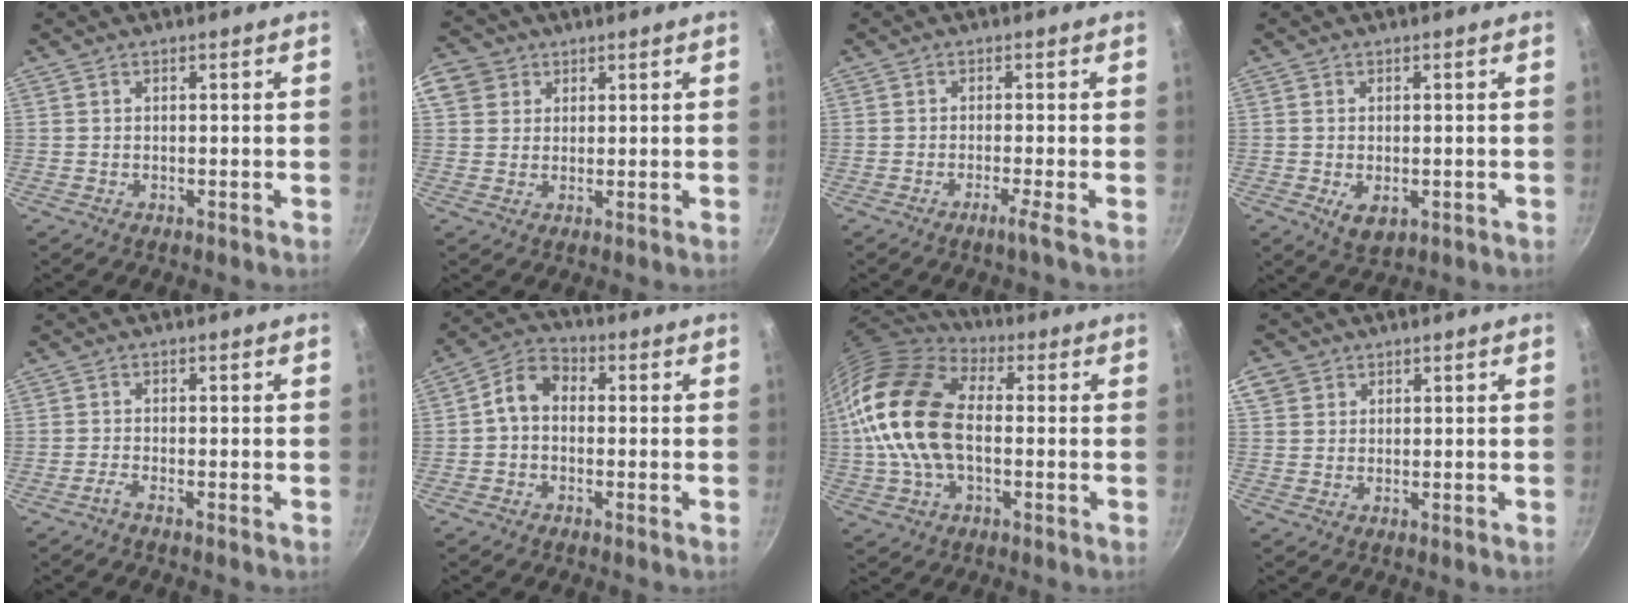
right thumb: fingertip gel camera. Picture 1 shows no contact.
{"total": 7.2, "force": [2.9, 6.2, 2.1], "torque": [-0.021, 0.007, 0.045]}
{"total": 2.3, "force": [-1.3, -0.6, 1.8], "torque": [-0.043, 0.005, -0.026]}
{"total": 4.4, "force": [-1.0, 2.8, 3.3], "torque": [-0.049, -0.011, -0.010]}
{"total": 1.2, "force": [-0.9, -0.2, 0.8], "torque": [-0.028, 0.003, -0.023]}
{"total": 6.4, "force": [-0.2, 4.8, 4.2], "torque": [-0.062, 0.022, -0.023]}
{"total": 19.7, "force": [0.3, 12.3, 15.4], "torque": [-0.291, 0.027, -0.005]}
{"total": 4.5, "force": [2.1, 3.7, 1.5], "torque": [-0.014, 0.002, 0.036]}